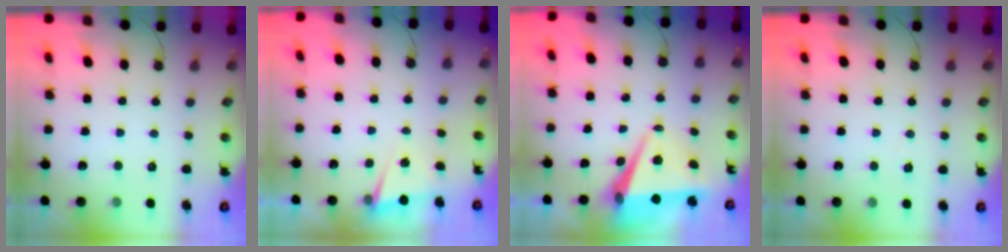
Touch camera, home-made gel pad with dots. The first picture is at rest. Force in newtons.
{"total": 2.3, "press": 2.0, "slide": 1.1}
{"total": 8.4, "press": 7.2, "slide": 4.4}
{"total": 5.5, "press": 3.3, "slide": 4.4}